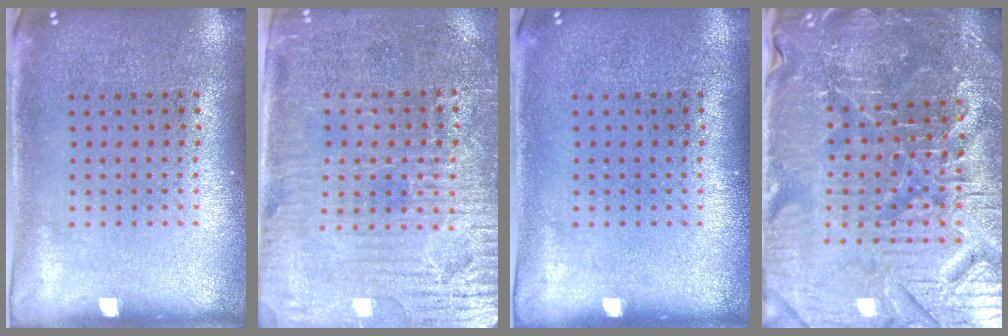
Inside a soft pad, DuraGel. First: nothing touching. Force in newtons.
{"total": 3.9, "press": 3.4, "slide": 1.7}
{"total": 0.0}
{"total": 5.3, "press": 5.1, "slide": 1.4}